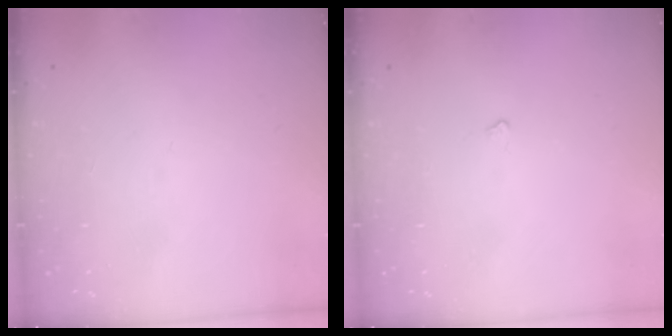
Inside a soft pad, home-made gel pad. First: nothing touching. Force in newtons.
{"total": 2.2, "press": 2.1, "slide": 0.4}